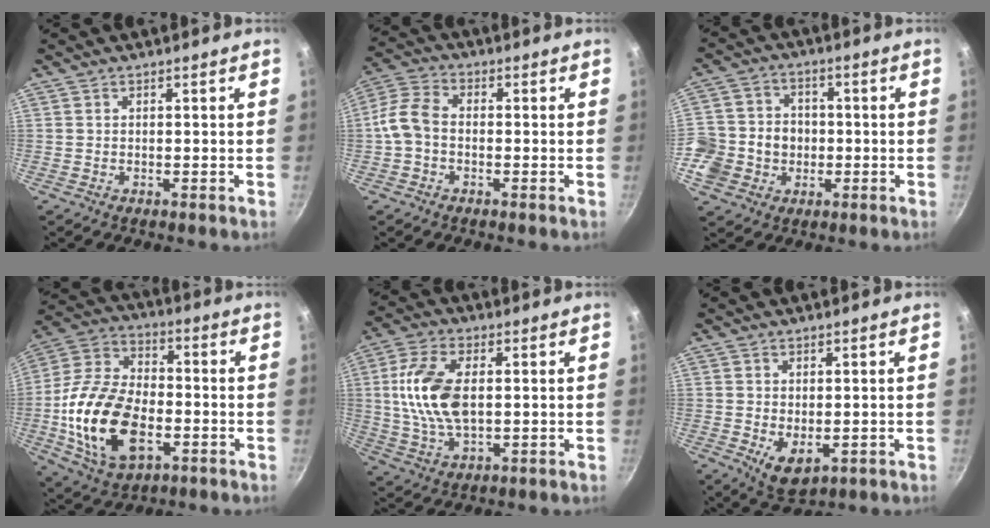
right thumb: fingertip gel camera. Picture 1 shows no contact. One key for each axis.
{"total": 7.1, "fx": -0.9, "fy": 4.9, "fz": 5.0, "tx": -0.102, "ty": 0.023, "tz": -0.030}
{"total": 12.6, "fx": -2.6, "fy": 11.2, "fz": 5.2, "tx": -0.076, "ty": 0.025, "tz": -0.042}
{"total": 21.0, "fx": -4.9, "fy": 12.5, "fz": 16.2, "tx": -0.299, "ty": 0.016, "tz": -0.083}
{"total": 13.2, "fx": 1.4, "fy": 7.0, "fz": 11.2, "tx": -0.234, "ty": 0.001, "tz": 0.029}
{"total": 5.5, "fx": -1.2, "fy": 3.2, "fz": 4.3, "tx": -0.067, "ty": -0.010, "tz": -0.006}